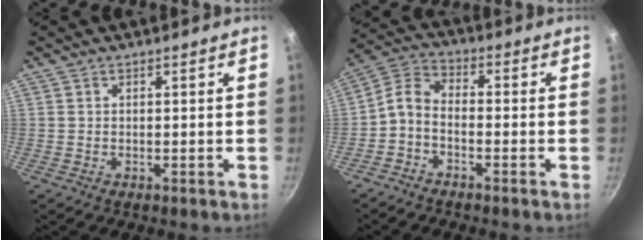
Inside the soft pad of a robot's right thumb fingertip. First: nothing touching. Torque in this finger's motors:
{"motor_torque": [0.22, -0.01, -0.07, -0.05, 0.05]}